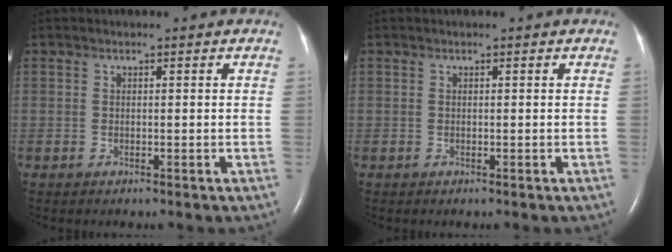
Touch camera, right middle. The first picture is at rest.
{"total": 0.0}